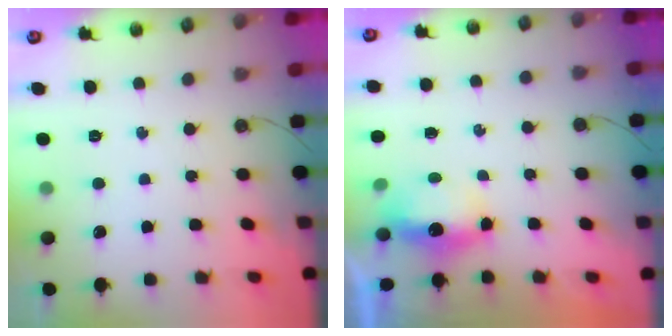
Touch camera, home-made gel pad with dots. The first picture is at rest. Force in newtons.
{"total": 10.4, "press": 7.4, "slide": 7.4}